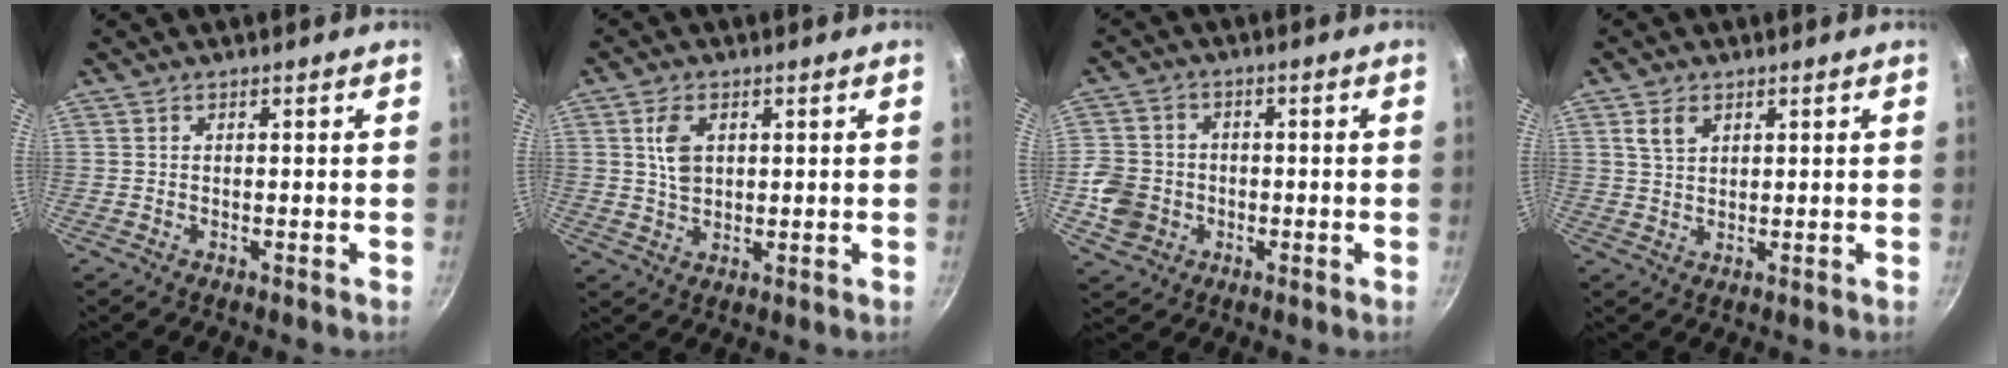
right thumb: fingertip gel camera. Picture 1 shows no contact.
{"total": 5.3, "force": [1.6, 3.3, 3.8], "torque": [-0.065, -0.008, 0.032]}
{"total": 7.8, "force": [-1.9, 7.0, 3.1], "torque": [-0.042, 0.012, -0.034]}
{"total": 3.7, "force": [1.9, 2.3, 2.2], "torque": [-0.036, -0.005, 0.042]}